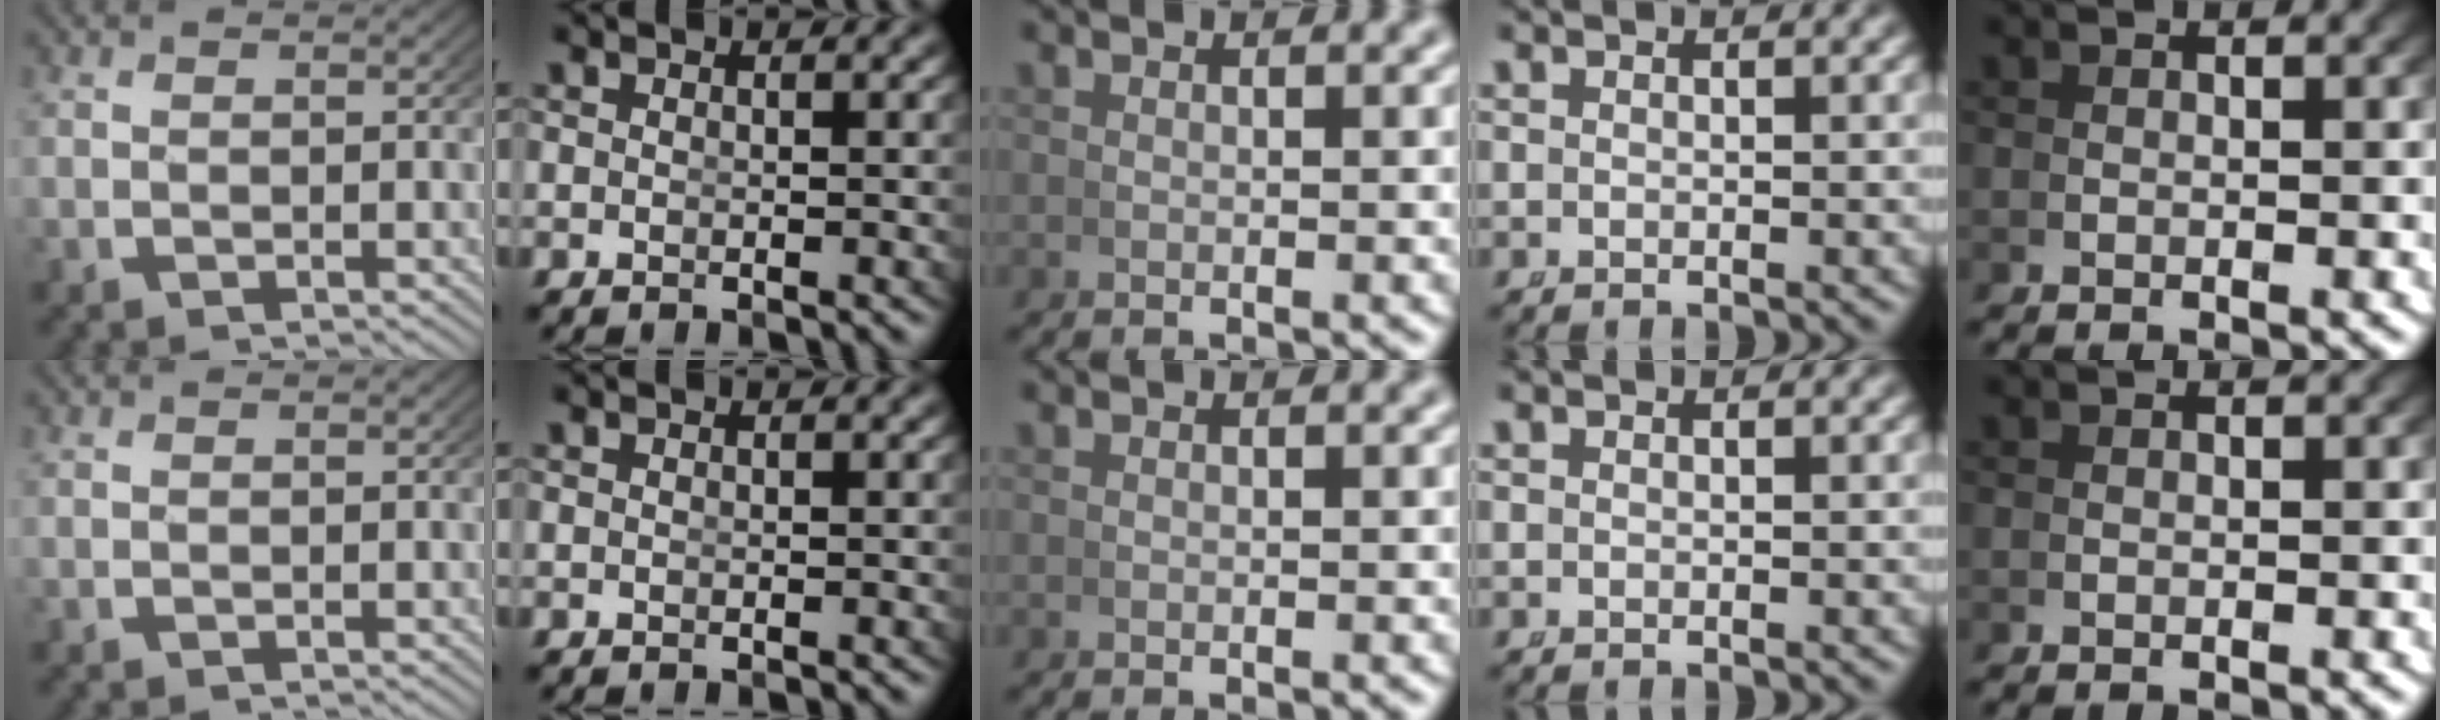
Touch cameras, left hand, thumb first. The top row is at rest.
{}